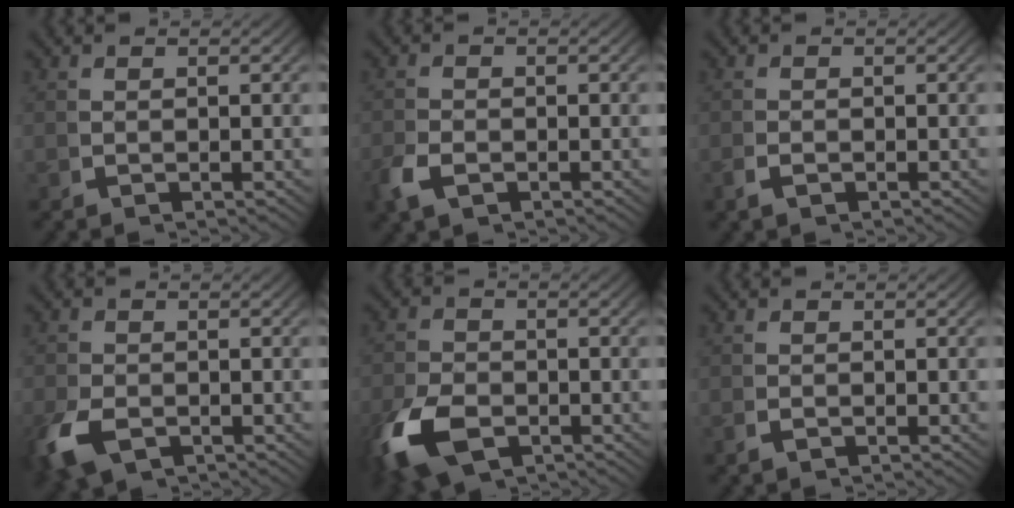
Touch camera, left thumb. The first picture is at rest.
{"total": 2.4, "force": [-1.3, 1.5, 1.4], "torque": [-0.037, -0.006, -0.024]}
{"total": 1.0, "force": [-0.6, 0.6, 0.6], "torque": [-0.016, -0.003, -0.010]}
{"total": 4.6, "force": [-2.3, 3.0, 2.7], "torque": [-0.071, -0.021, -0.031]}
{"total": 6.9, "force": [-3.1, 4.3, 4.3], "torque": [-0.103, -0.027, -0.044]}
{"total": 0.6, "force": [-0.3, 0.4, 0.4], "torque": [-0.012, -0.003, -0.005]}